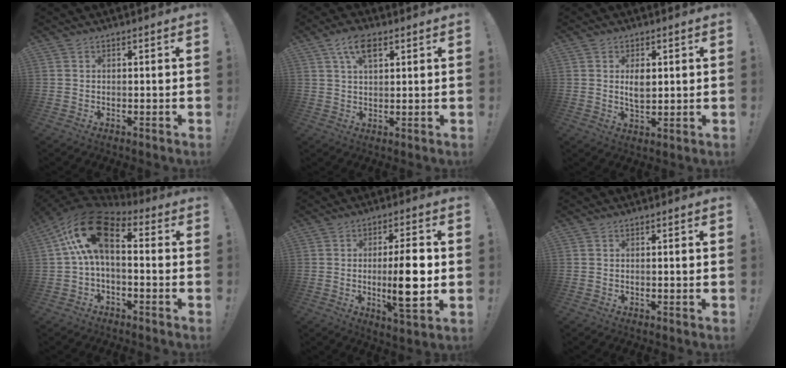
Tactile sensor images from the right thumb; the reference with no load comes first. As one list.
[{"total": 7.5, "force": [3.5, 3.7, 5.4], "torque": [-0.090, -0.002, 0.062]}, {"total": 4.7, "force": [1.2, 2.6, 3.7], "torque": [-0.056, -0.003, 0.018]}, {"total": 16.8, "force": [4.4, 8.5, 13.8], "torque": [-0.250, -0.005, 0.083]}, {"total": 12.3, "force": [-0.8, 2.4, 12.0], "torque": [-0.199, -0.011, -0.022]}, {"total": 1.0, "force": [0.2, -0.2, 1.0], "torque": [-0.012, -0.003, 0.001]}]